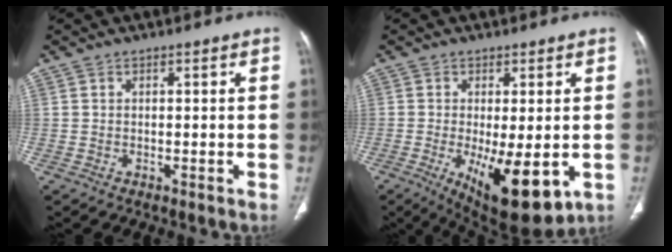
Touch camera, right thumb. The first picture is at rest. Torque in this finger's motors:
{"motor_torque": [0.14, 2.04, 0.16, -0.07, 0.12]}